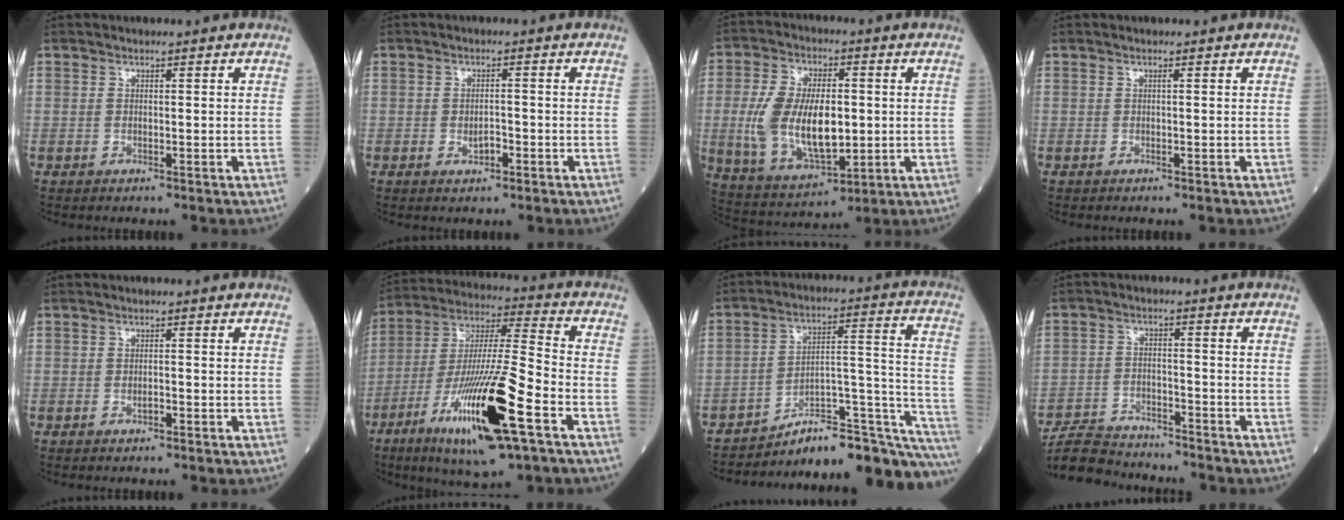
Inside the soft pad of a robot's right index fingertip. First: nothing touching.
{"total": 2.3, "force": [-0.9, 1.1, 1.8], "torque": [-0.030, 0.003, -0.012]}
{"total": 15.0, "force": [-0.7, 7.1, 13.2], "torque": [-0.265, 0.001, -0.001]}
{"total": 0.0}
{"total": 1.1, "force": [-0.5, 0.4, 0.9], "torque": [-0.018, 0.000, -0.007]}
{"total": 21.6, "force": [-9.5, 2.4, 19.2], "torque": [-0.369, -0.031, -0.166]}
{"total": 20.5, "force": [-17.7, 3.6, 9.6], "torque": [-0.062, 0.066, -0.247]}
{"total": 9.7, "force": [-9.4, 1.8, 1.5], "torque": [-0.031, 0.006, -0.161]}